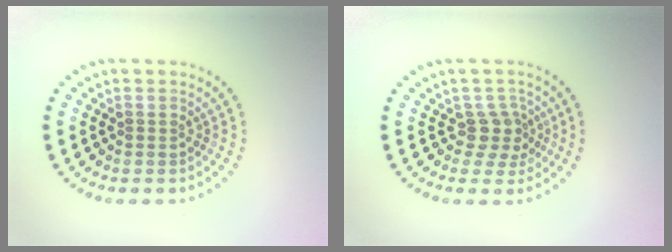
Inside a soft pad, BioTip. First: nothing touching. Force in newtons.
{"total": 2.3, "press": 1.9, "slide": 1.4}